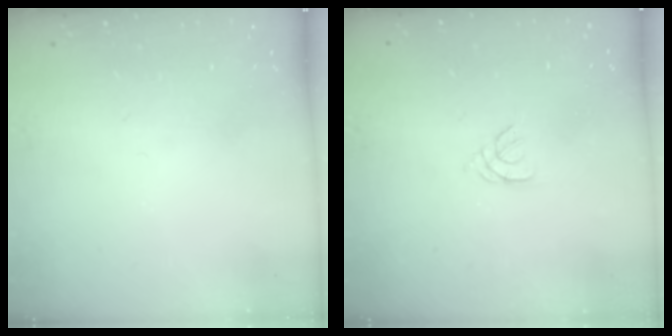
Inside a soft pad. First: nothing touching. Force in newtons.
{"total": 1.1, "press": 1.0, "slide": 0.3}